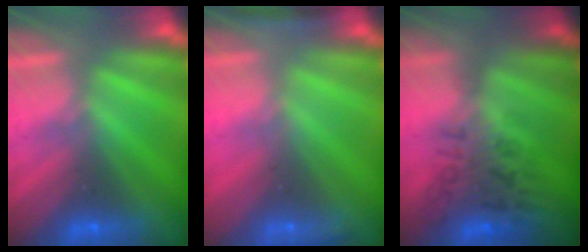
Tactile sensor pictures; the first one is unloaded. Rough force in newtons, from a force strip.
{"total": 4.4}
{"total": 2.8}